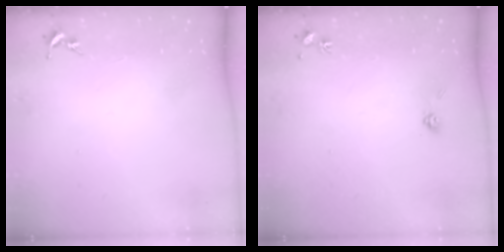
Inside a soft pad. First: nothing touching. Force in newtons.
{"total": 4.0, "press": 3.8, "slide": 1.4}